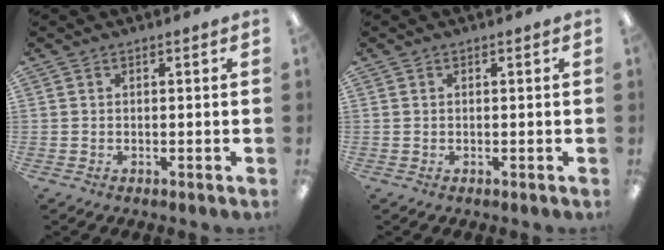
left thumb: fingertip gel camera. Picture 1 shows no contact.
{"total": 0.0}